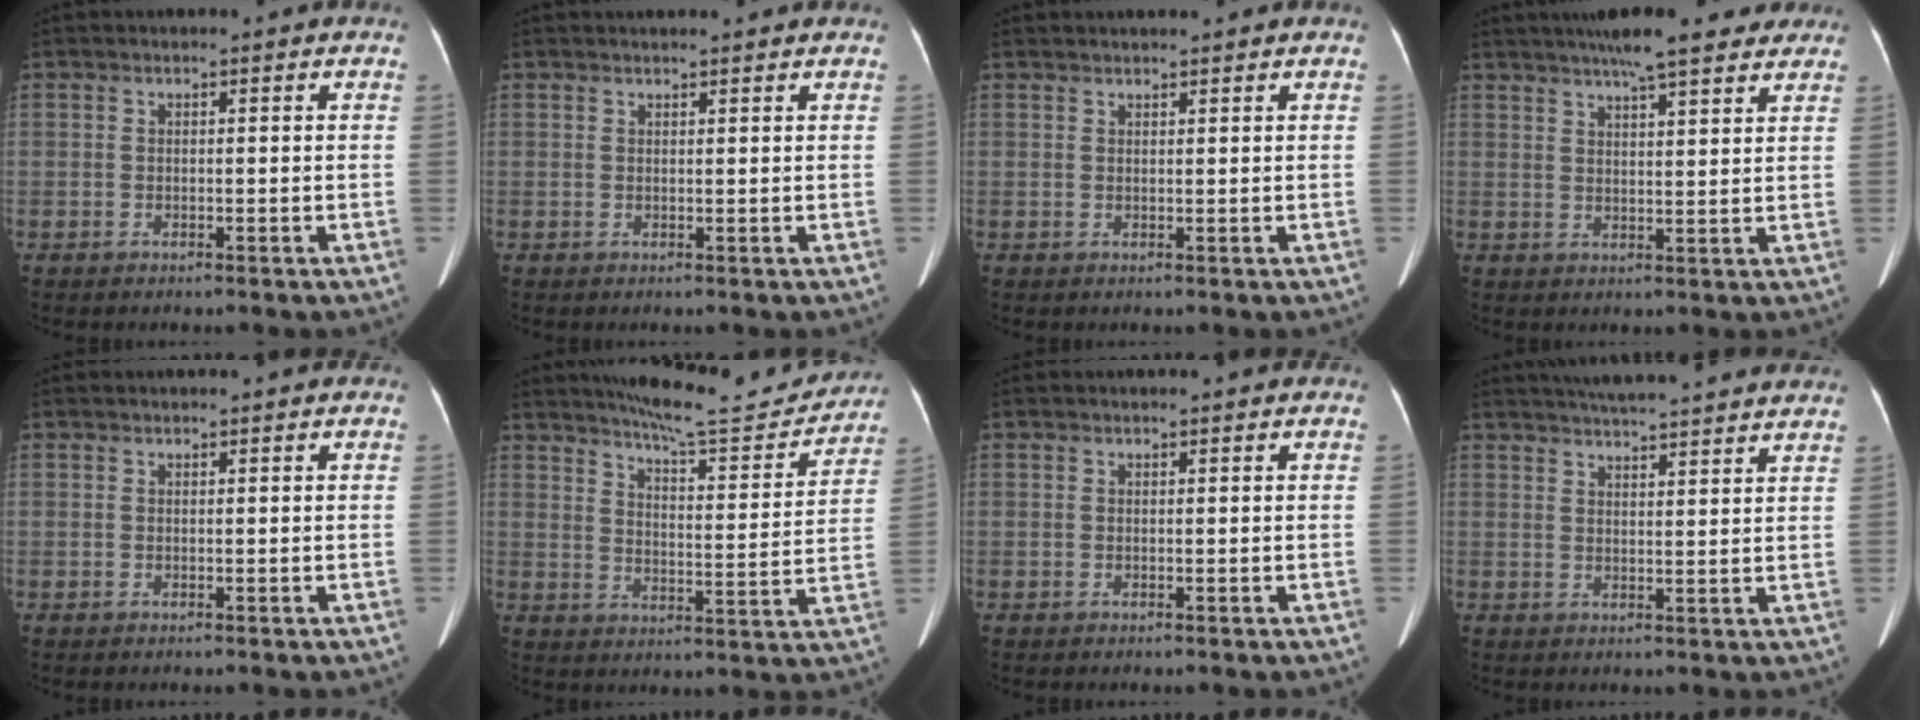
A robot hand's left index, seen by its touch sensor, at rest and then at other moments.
{"total": 2.6, "force": [2.5, 0.3, 0.9], "torque": [-0.013, 0.017, 0.032]}
{"total": 2.3, "force": [2.2, 0.3, 0.8], "torque": [-0.008, 0.024, 0.033]}
{"total": 12.2, "force": [9.9, 2.0, 6.8], "torque": [-0.098, 0.029, 0.134]}
{"total": 0.7, "force": [0.7, 0.1, 0.2], "torque": [-0.006, 0.014, 0.012]}
{"total": 15.8, "force": [14.9, 1.8, 5.0], "torque": [-0.073, -0.023, 0.198]}
{"total": 0.7, "force": [0.7, 0.1, 0.3], "torque": [-0.006, 0.010, 0.011]}
{"total": 16.1, "force": [14.8, 0.7, 6.4], "torque": [-0.101, 0.019, 0.191]}